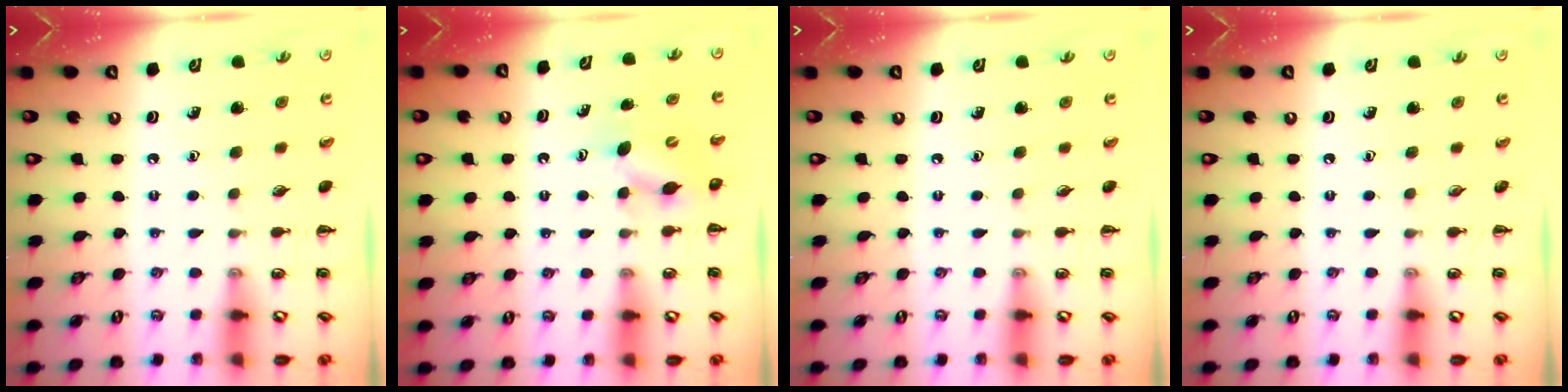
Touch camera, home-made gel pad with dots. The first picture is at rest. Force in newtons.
{"total": 5.0, "press": 4.9, "slide": 1.0}
{"total": 0.0}
{"total": 0.0}